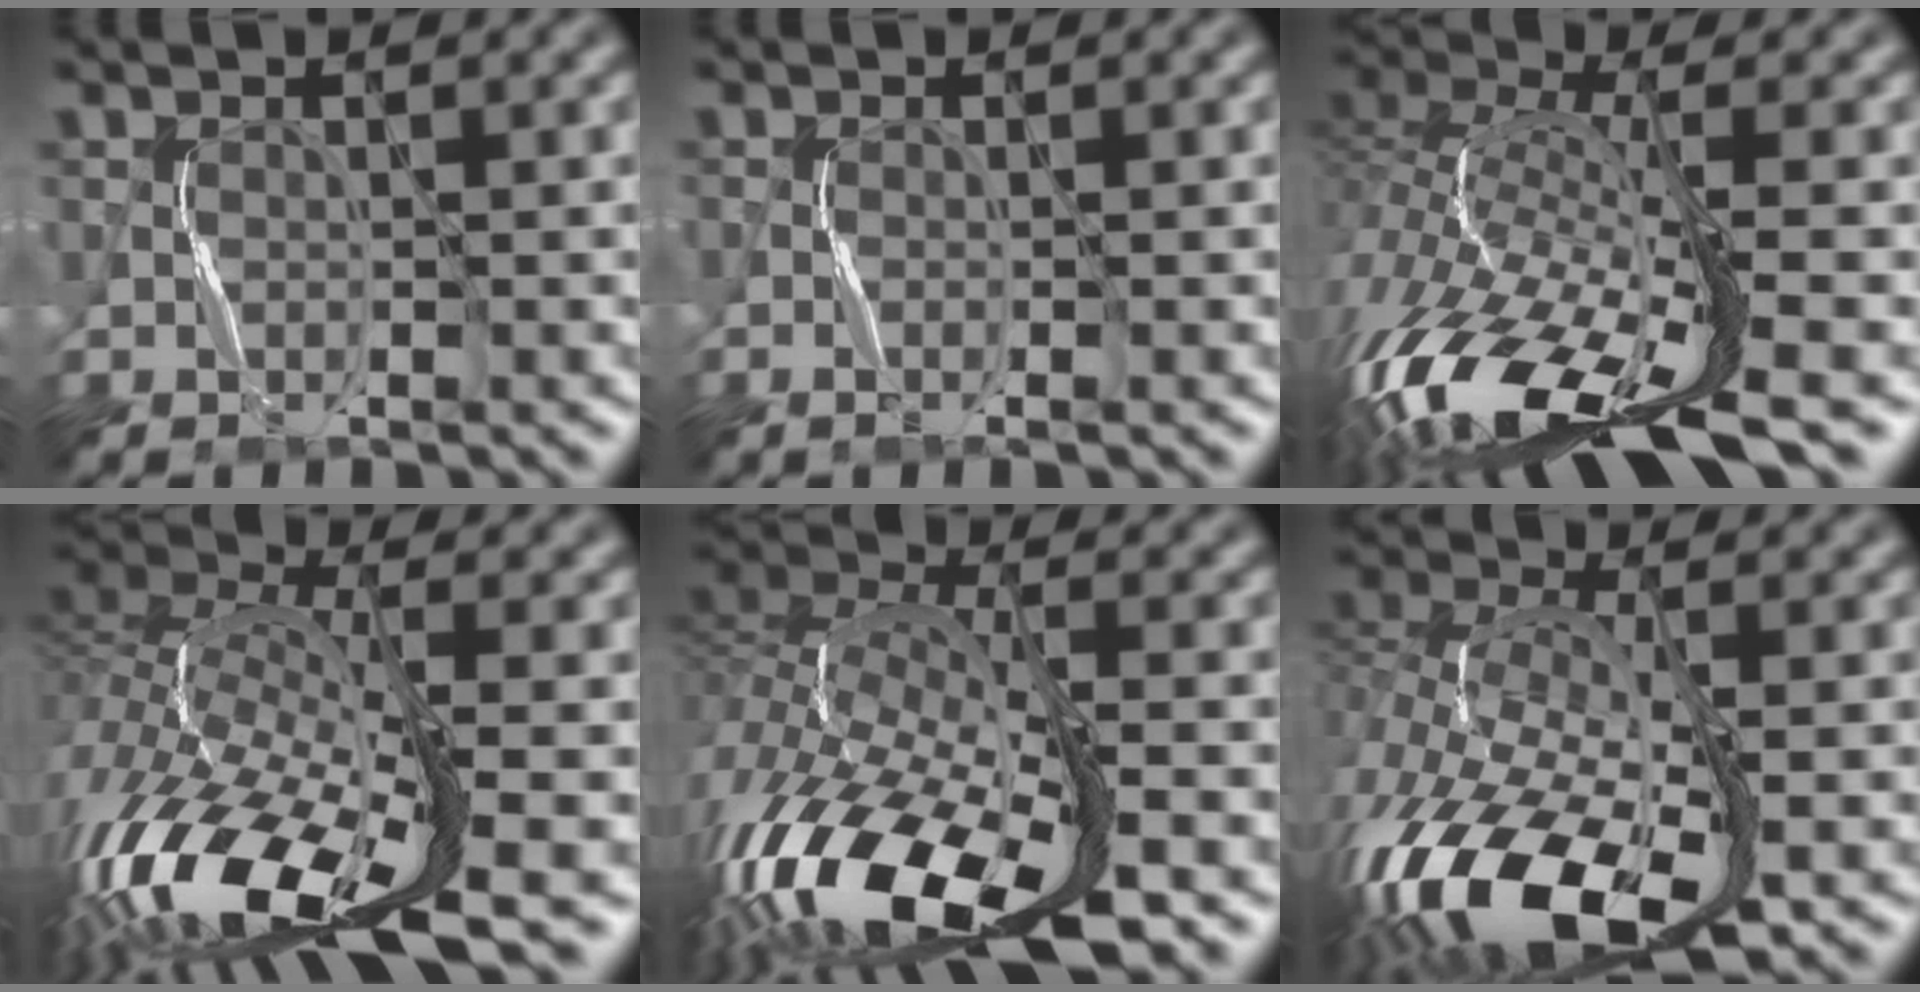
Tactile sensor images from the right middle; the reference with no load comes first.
{"total": 0.8, "force": [-0.3, 0.2, 0.7], "torque": [-0.015, -0.003, -0.008]}
{"total": 14.7, "force": [-7.5, 5.7, 11.3], "torque": [-0.259, -0.011, -0.130]}
{"total": 15.4, "force": [-7.6, 5.8, 12.1], "torque": [-0.282, -0.010, -0.138]}
{"total": 16.1, "force": [-8.9, 6.2, 12.0], "torque": [-0.276, -0.022, -0.154]}
{"total": 16.3, "force": [-7.3, 7.9, 12.2], "torque": [-0.290, -0.032, -0.122]}